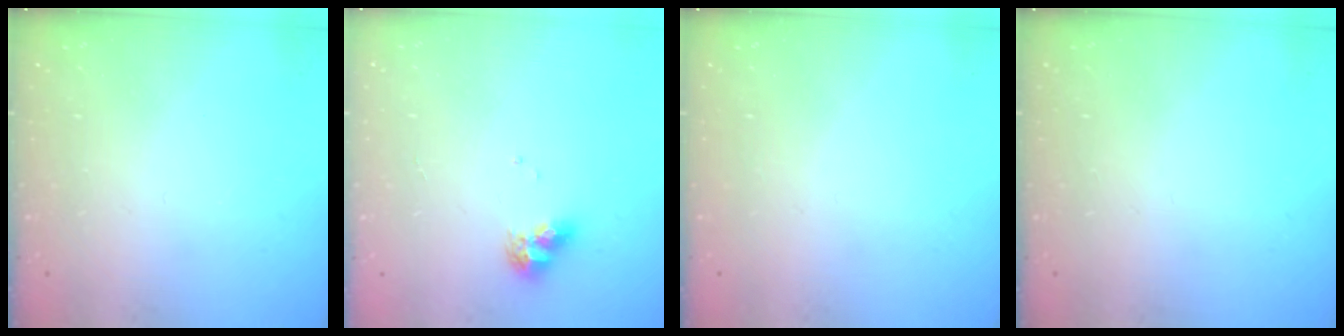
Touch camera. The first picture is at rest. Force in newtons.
{"total": 8.8, "press": 8.7, "slide": 0.9}
{"total": 0.0}
{"total": 0.0}